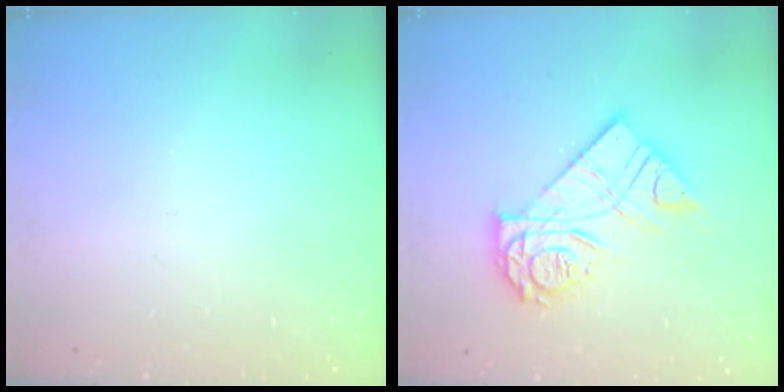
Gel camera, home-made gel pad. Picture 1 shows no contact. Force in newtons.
{"total": 15.5, "press": 15.4, "slide": 1.6}